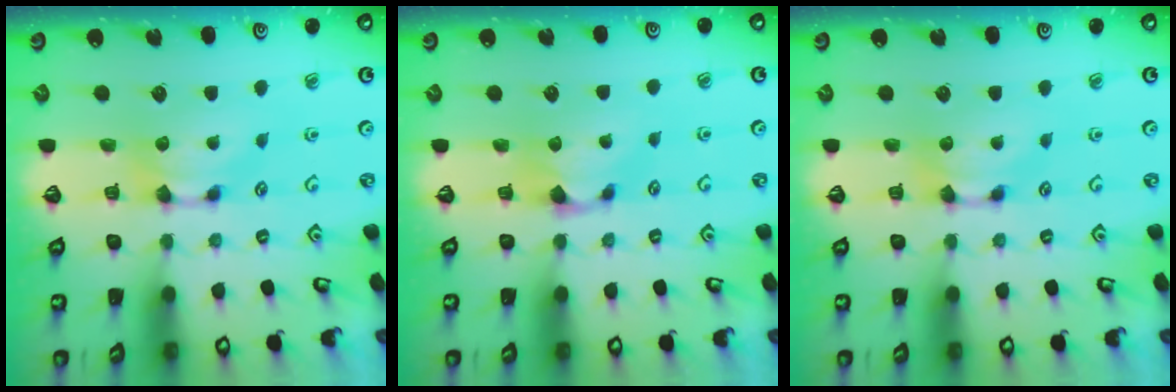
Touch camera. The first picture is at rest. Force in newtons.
{"total": 1.1, "press": 0.9, "slide": 0.7}
{"total": 0.0}